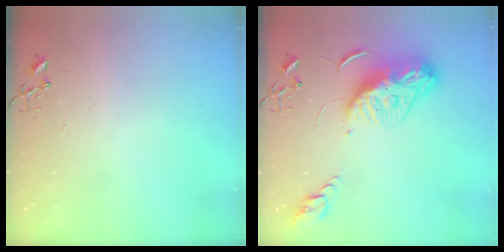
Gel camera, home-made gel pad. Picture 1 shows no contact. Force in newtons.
{"total": 12.9, "press": 12.9, "slide": 1.2}